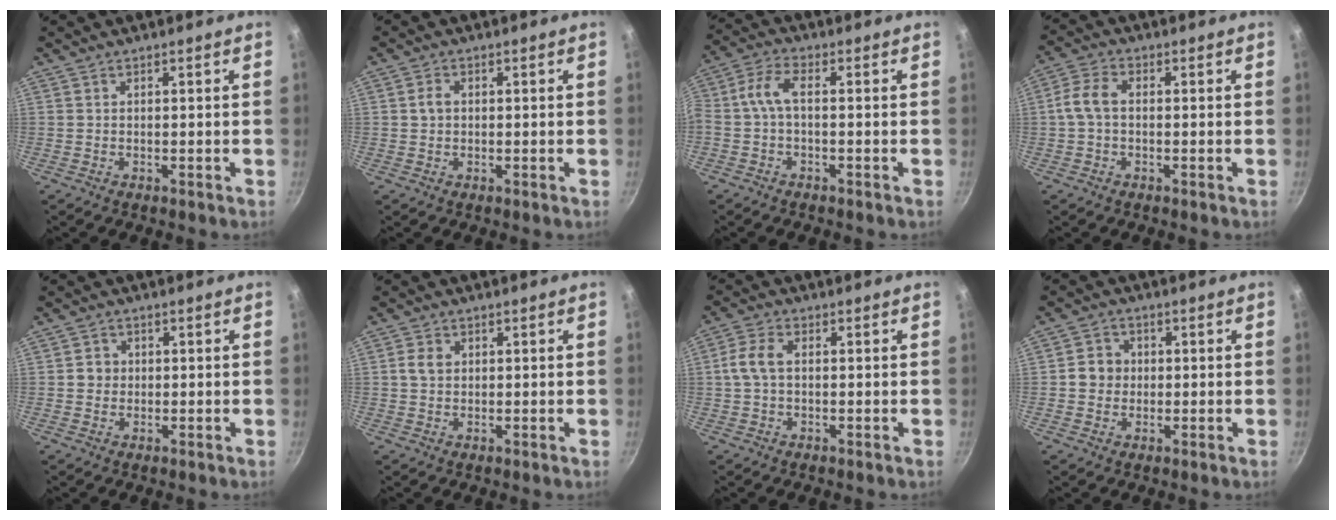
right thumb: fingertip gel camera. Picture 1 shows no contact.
{"total": 2.1, "force": [0.2, 1.7, 1.3], "torque": [-0.021, 0.005, 0.002]}
{"total": 6.4, "force": [-0.3, 2.9, 5.7], "torque": [-0.131, 0.023, -0.015]}
{"total": 5.4, "force": [-0.2, 3.5, 4.1], "torque": [-0.086, 0.016, -0.010]}
{"total": 2.6, "force": [0.1, 2.4, 0.9], "torque": [0.001, 0.006, 0.000]}
{"total": 3.0, "force": [0.6, 2.3, 1.8], "torque": [-0.031, 0.003, 0.011]}
{"total": 5.3, "force": [0.3, 3.2, 4.1], "torque": [-0.094, 0.016, 0.001]}
{"total": 4.7, "force": [0.0, 4.3, 1.9], "torque": [-0.016, 0.010, -0.004]}